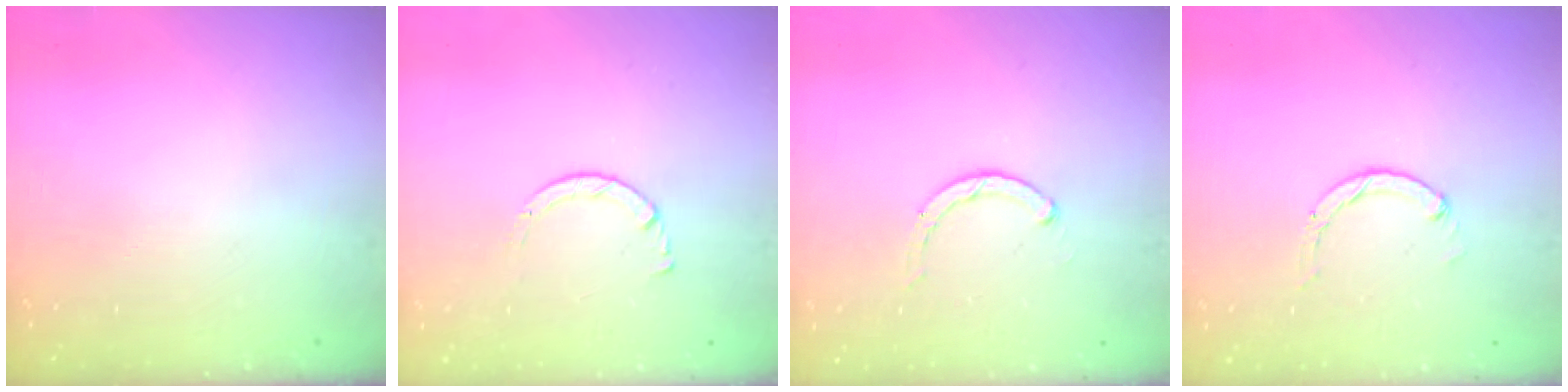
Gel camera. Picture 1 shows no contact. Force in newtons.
{"total": 2.7, "press": 2.7, "slide": 0.3}
{"total": 2.3, "press": 2.3, "slide": 0.3}
{"total": 0.0}